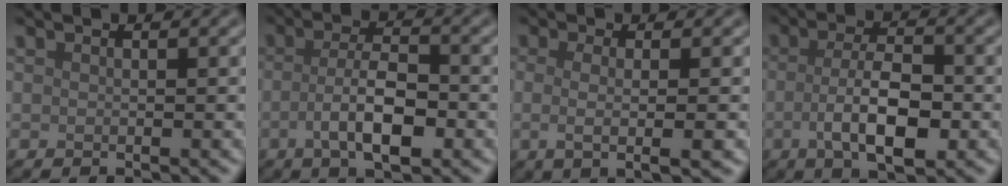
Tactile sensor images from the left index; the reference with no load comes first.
{"total": 5.2, "force": [-1.4, 1.7, 4.7], "torque": [-0.087, -0.002, -0.027]}
{"total": 3.8, "force": [-0.3, 1.1, 3.6], "torque": [-0.052, -0.004, -0.006]}
{"total": 5.9, "force": [-1.4, 2.2, 5.3], "torque": [-0.098, -0.005, -0.024]}